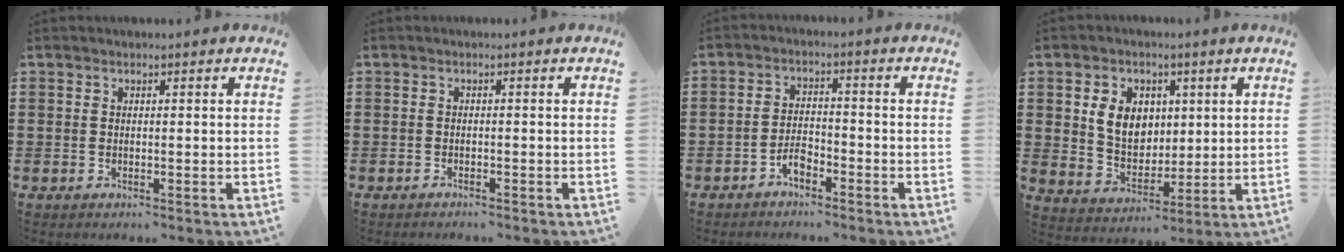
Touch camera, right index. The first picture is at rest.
{"total": 0.7, "force": [-0.7, 0.1, -0.1], "torque": [-0.002, 0.002, -0.014]}
{"total": 3.1, "force": [-2.3, 1.0, 1.7], "torque": [-0.044, 0.002, -0.048]}
{"total": 7.2, "force": [1.8, 5.8, 3.9], "torque": [-0.081, 0.012, 0.030]}